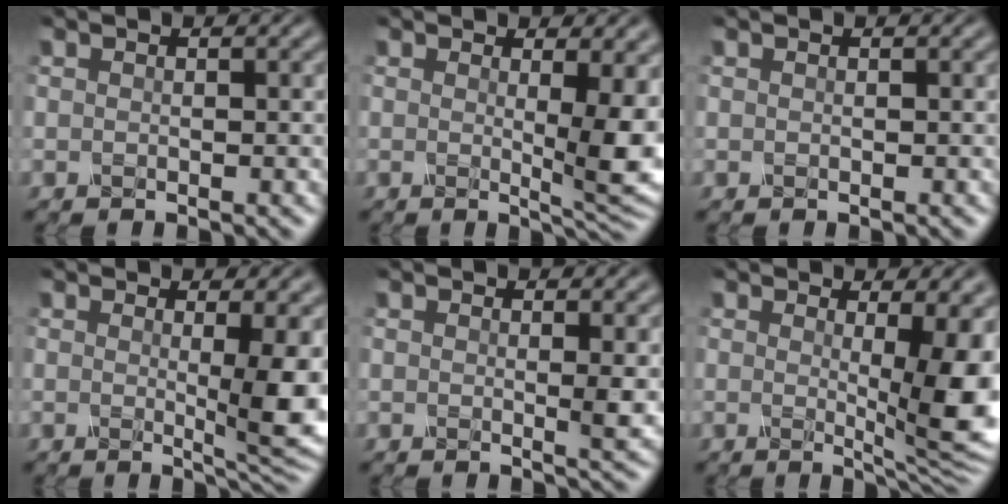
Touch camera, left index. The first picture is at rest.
{"total": 5.3, "force": [0.9, 1.3, 5.1], "torque": [-0.070, -0.010, 0.015]}
{"total": 0.0}
{"total": 5.2, "force": [0.5, 1.0, 5.1], "torque": [-0.067, -0.011, 0.008]}
{"total": 1.3, "force": [0.6, 0.0, 1.2], "torque": [-0.016, -0.007, 0.008]}
{"total": 7.4, "force": [0.7, 1.8, 7.1], "torque": [-0.095, -0.012, 0.012]}